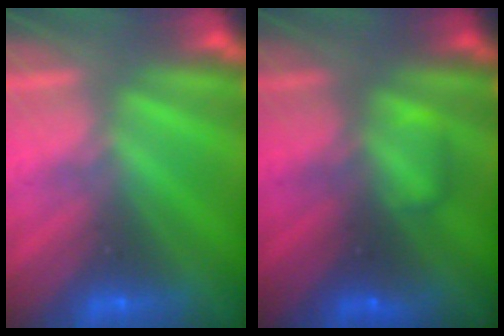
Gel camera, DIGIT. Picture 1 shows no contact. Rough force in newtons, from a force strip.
{"total": 1.8}